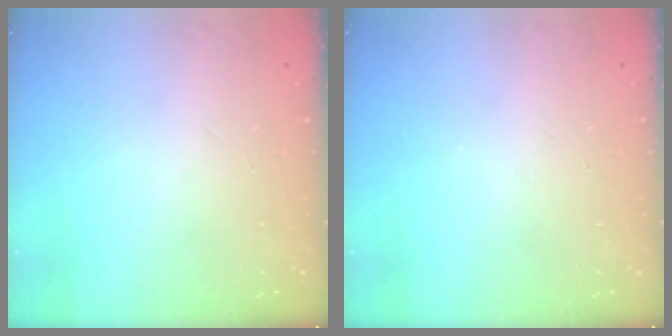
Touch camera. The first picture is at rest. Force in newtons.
{"total": 0.0}